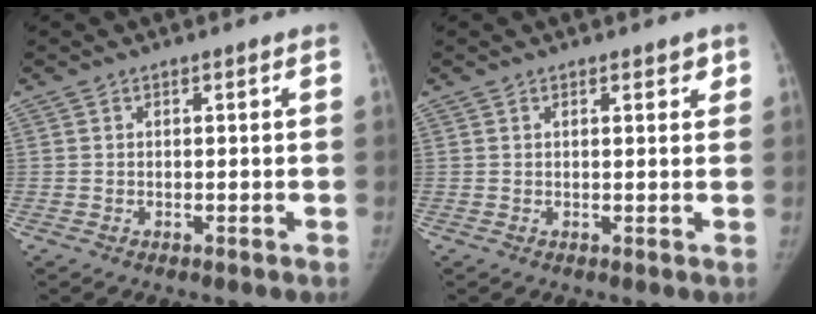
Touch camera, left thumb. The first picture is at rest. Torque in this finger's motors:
{"motor_torque": [-0.22, 0.07, 0.07, 0.38, -0.04]}